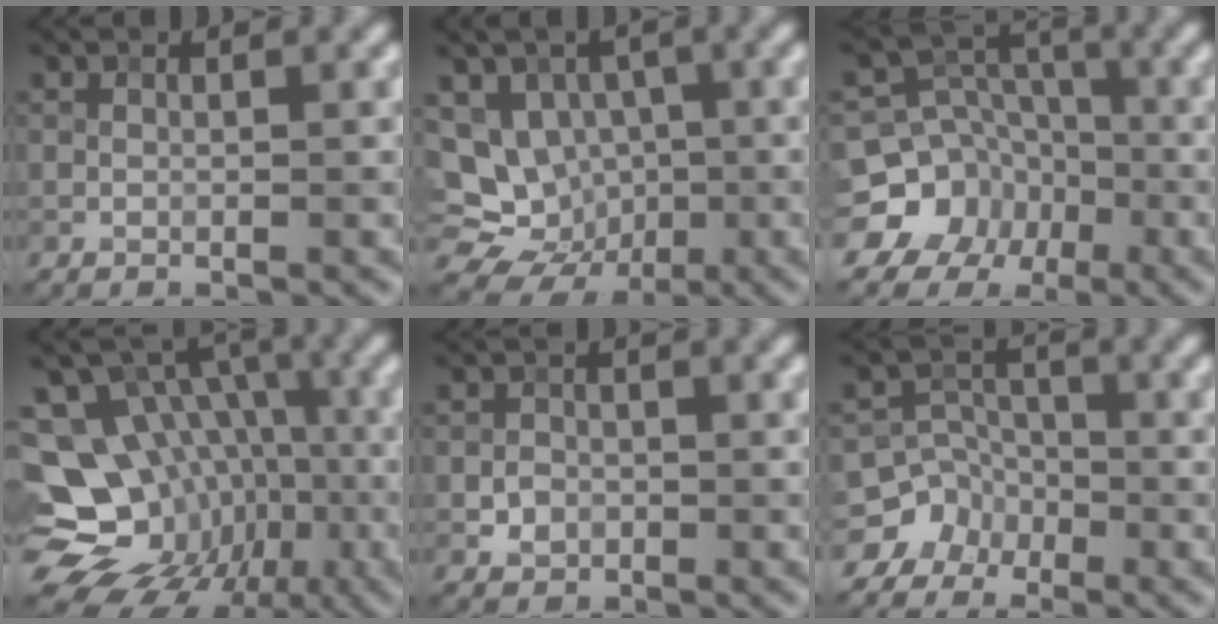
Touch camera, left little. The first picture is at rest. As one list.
[{"total": 12.0, "force": [-1.9, 10.8, 4.8], "torque": [-0.099, 0.017, -0.042]}, {"total": 10.1, "force": [-4.7, 8.6, 2.2], "torque": [-0.031, 0.001, -0.106]}, {"total": 15.8, "force": [-5.1, 12.7, 7.9], "torque": [-0.148, -0.001, -0.068]}, {"total": 2.1, "force": [-0.3, 1.9, 0.7], "torque": [-0.006, 0.001, -0.006]}, {"total": 6.8, "force": [-4.1, 5.4, -0.2], "torque": [0.032, -0.003, -0.085]}]